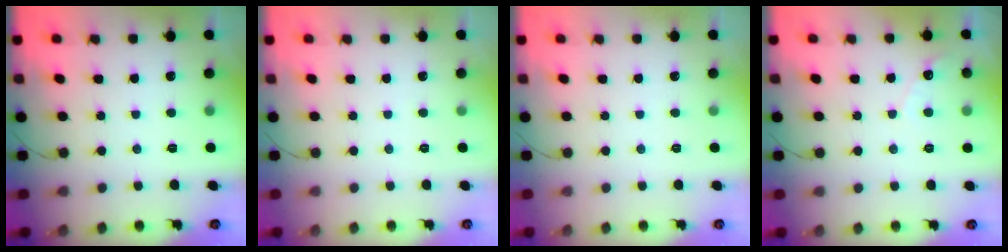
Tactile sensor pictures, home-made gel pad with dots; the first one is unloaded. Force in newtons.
{"total": 0.0}
{"total": 0.0}
{"total": 3.1, "press": 3.1, "slide": 0.2}